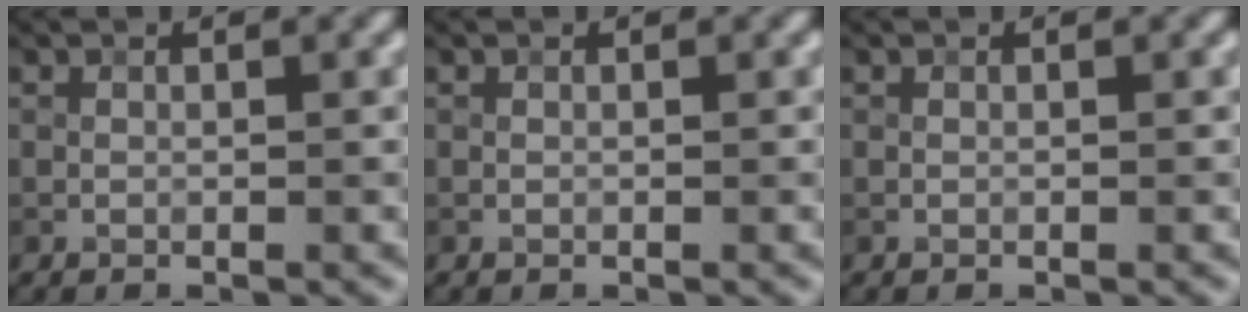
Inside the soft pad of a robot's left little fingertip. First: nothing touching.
{"total": 0.0}
{"total": 0.0}